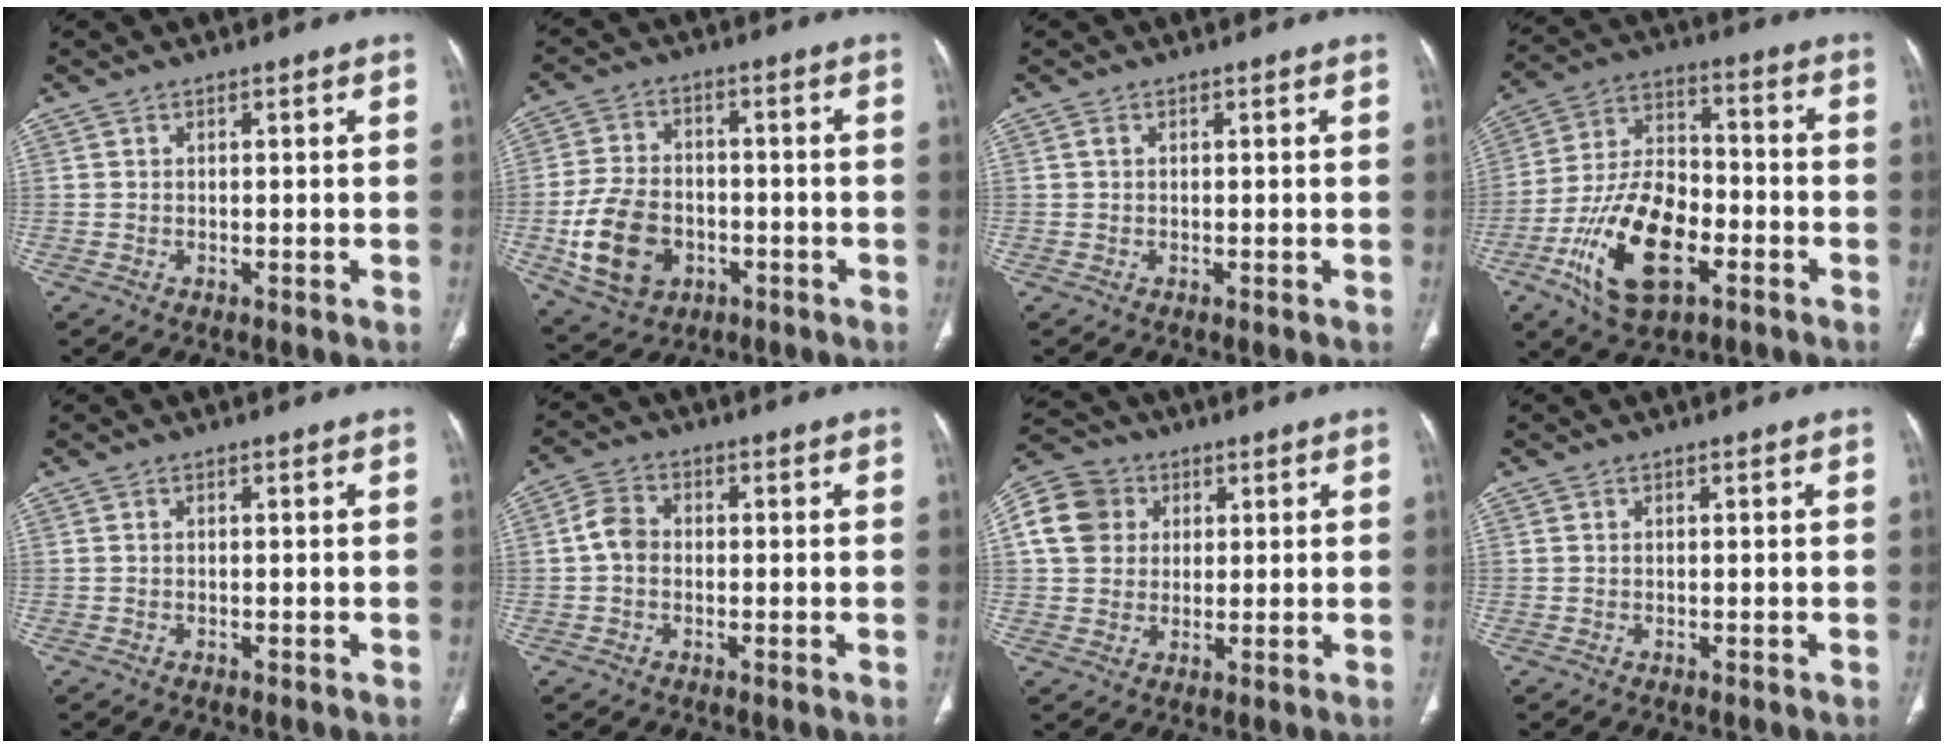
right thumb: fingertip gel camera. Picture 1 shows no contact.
{"total": 13.1, "force": [-3.7, 9.5, 8.2], "torque": [-0.144, 0.014, -0.058]}
{"total": 0.5, "force": [0.1, 0.4, 0.4], "torque": [-0.008, 0.000, 0.000]}
{"total": 18.8, "force": [-7.4, 9.9, 14.1], "torque": [-0.250, 0.036, -0.131]}
{"total": 0.0}
{"total": 4.8, "force": [-0.1, 3.7, 2.9], "torque": [-0.050, 0.013, -0.011]}
{"total": 10.8, "force": [2.6, 9.6, 4.3], "torque": [-0.068, 0.007, 0.038]}
{"total": 0.0}